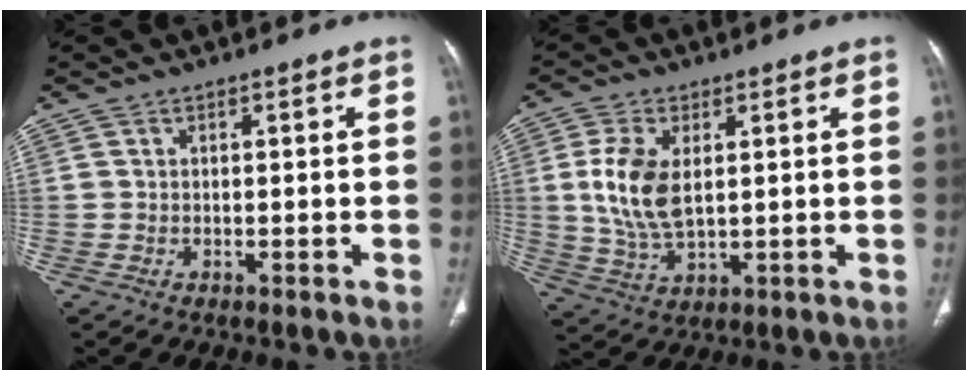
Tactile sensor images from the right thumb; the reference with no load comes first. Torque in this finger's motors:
{"motor_torque": [1.72, 1.09, 1.10, -0.90, 0.17]}